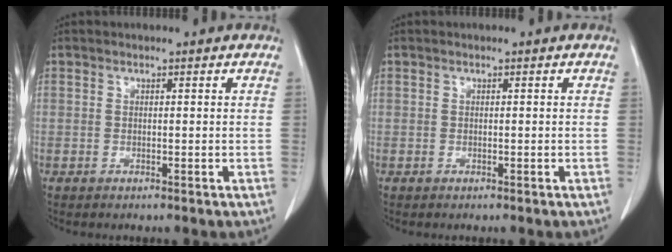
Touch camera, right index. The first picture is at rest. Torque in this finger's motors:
{"motor_torque": [-0.06, 0.04, 0.05, 0.01]}